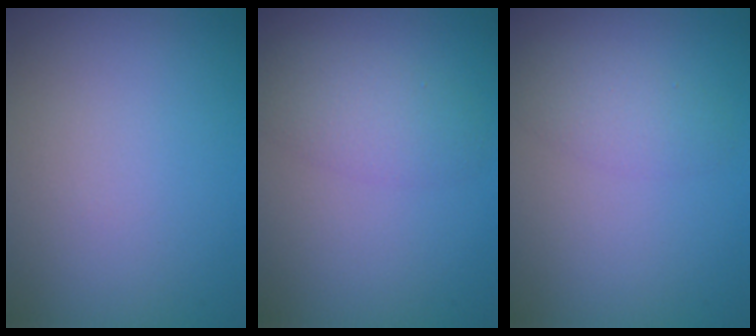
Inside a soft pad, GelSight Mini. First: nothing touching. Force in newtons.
{"total": 3.0, "press": 3.0, "slide": 0.2}
{"total": 2.0, "press": 2.0, "slide": 0.1}